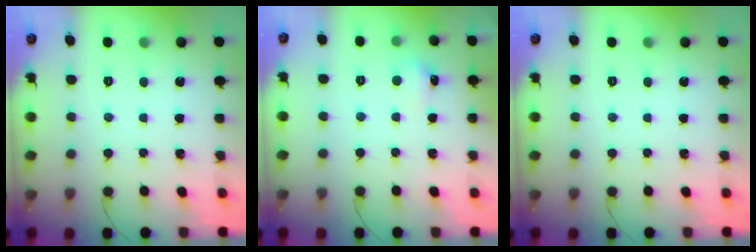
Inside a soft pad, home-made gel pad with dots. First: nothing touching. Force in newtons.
{"total": 5.1, "press": 5.0, "slide": 1.3}
{"total": 0.0}